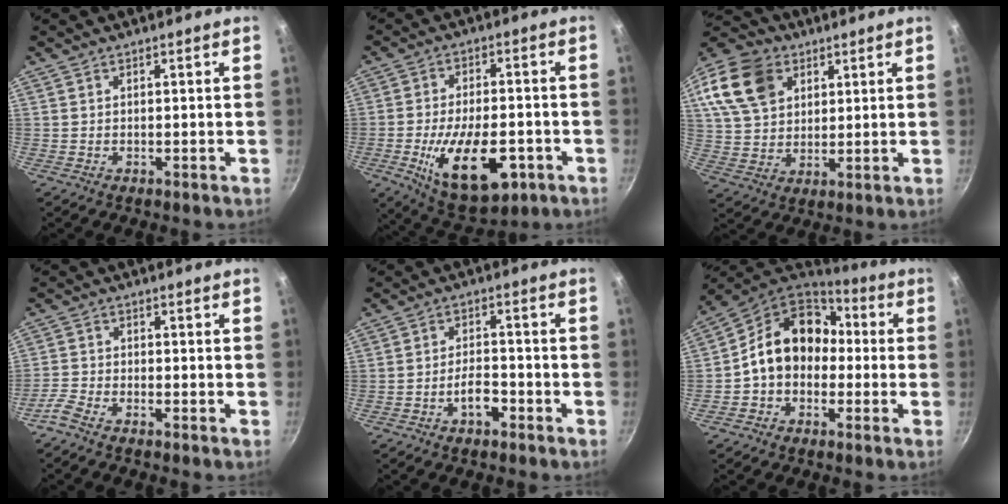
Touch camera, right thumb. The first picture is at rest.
{"total": 17.1, "force": [-5.6, 8.5, 13.8], "torque": [-0.206, 0.011, -0.079]}
{"total": 16.3, "force": [7.0, 11.8, 8.7], "torque": [-0.151, -0.001, 0.130]}
{"total": 3.5, "force": [-2.9, 1.0, 1.7], "torque": [-0.051, 0.022, -0.069]}
{"total": 4.8, "force": [-2.7, 2.3, 3.2], "torque": [-0.043, 0.028, -0.046]}
{"total": 14.2, "force": [-0.2, 11.3, 8.5], "torque": [-0.101, 0.049, -0.023]}